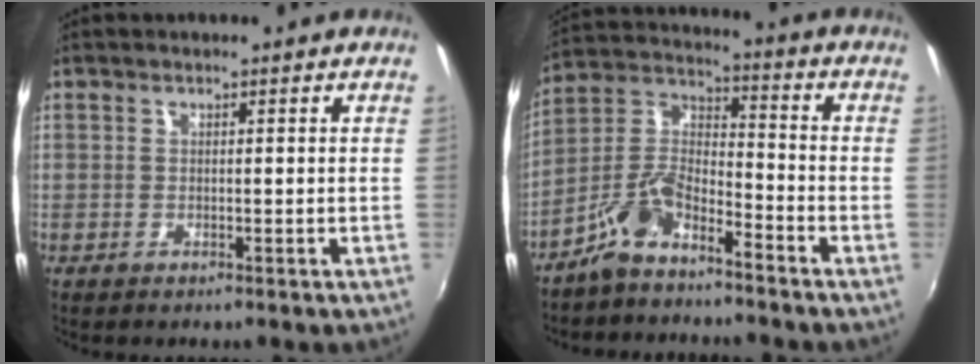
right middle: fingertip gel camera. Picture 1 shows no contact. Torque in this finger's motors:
{"motor_torque": [1.05, -1.09, 0.27, 0.07]}